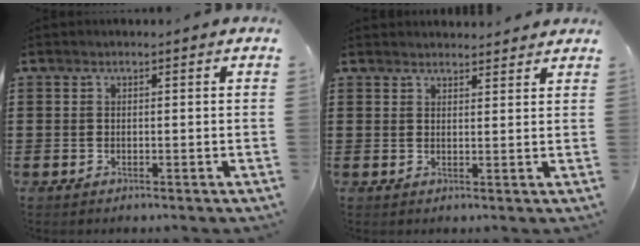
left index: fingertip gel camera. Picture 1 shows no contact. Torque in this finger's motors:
{"motor_torque": [1.11, -1.03, 0.21, 0.02]}